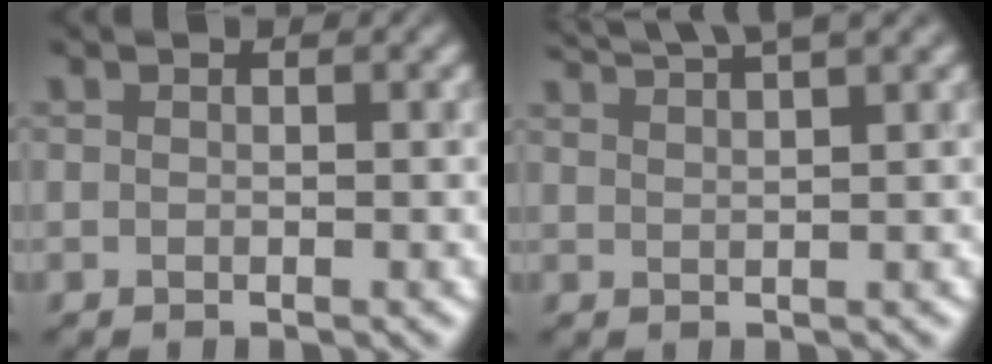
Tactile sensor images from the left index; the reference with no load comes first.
{"total": 5.4, "force": [4.4, 0.7, 3.0], "torque": [-0.027, 0.021, 0.051]}